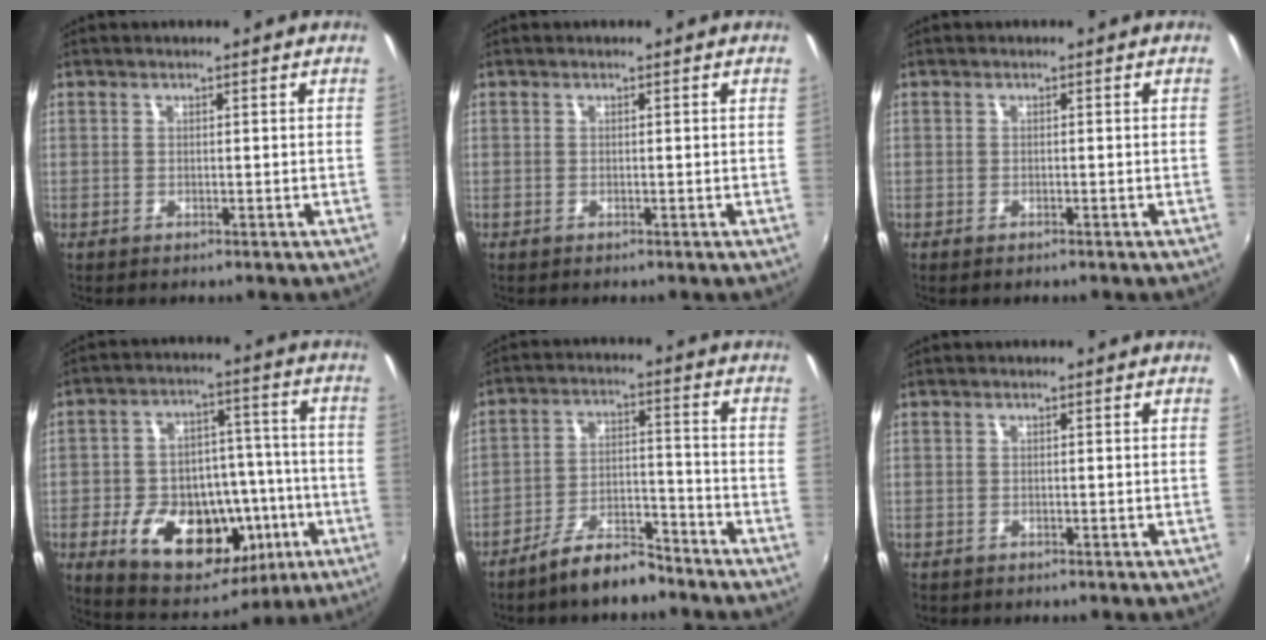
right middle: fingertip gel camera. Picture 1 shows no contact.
{"total": 0.0}
{"total": 0.6, "force": [-0.5, 0.2, 0.2], "torque": [-0.006, -0.002, -0.010]}
{"total": 23.1, "force": [-8.3, 14.5, 15.9], "torque": [-0.311, 0.013, -0.100]}
{"total": 8.4, "force": [-7.1, 2.5, 3.6], "torque": [-0.076, 0.022, -0.115]}
{"total": 0.8, "force": [-0.6, 0.5, 0.1], "torque": [-0.006, -0.002, -0.010]}